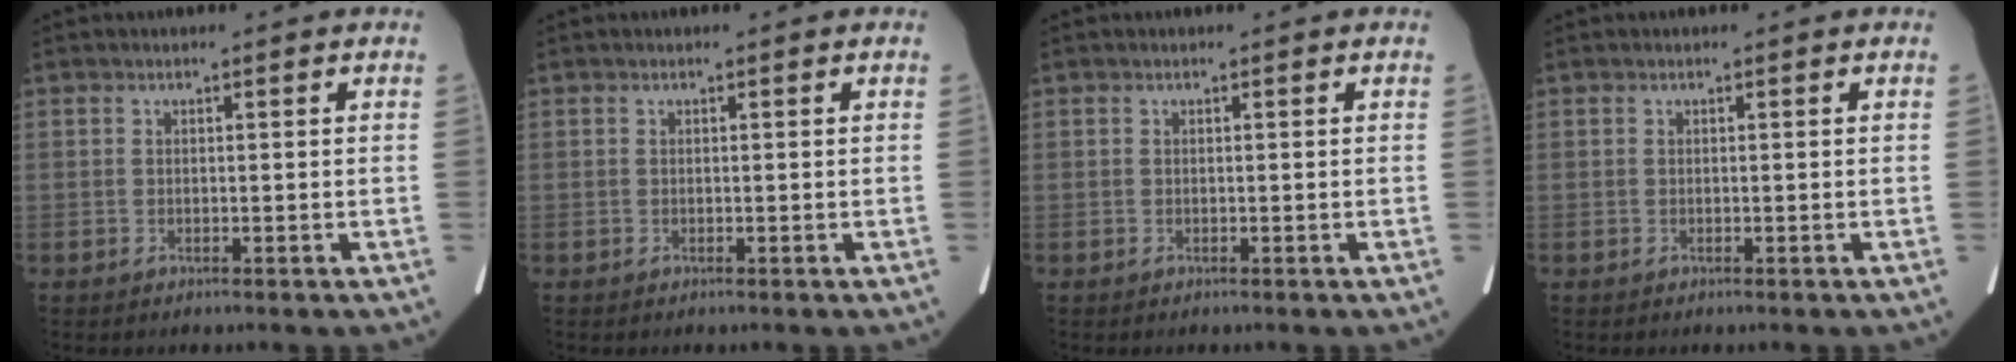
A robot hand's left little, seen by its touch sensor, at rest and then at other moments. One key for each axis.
{"total": 0.0}
{"total": 0.0}
{"total": 0.0}